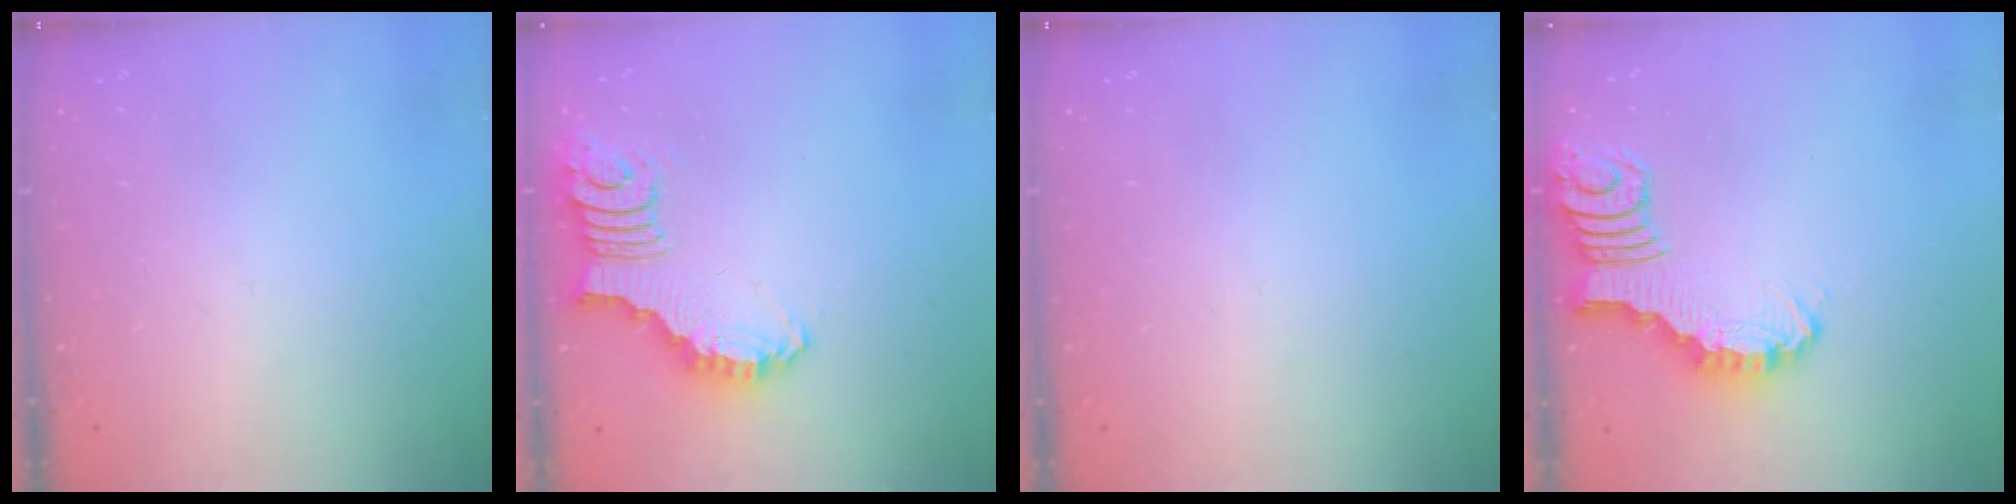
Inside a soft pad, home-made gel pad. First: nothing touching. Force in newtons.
{"total": 2.7, "press": 2.7, "slide": 0.1}
{"total": 0.0}
{"total": 2.7, "press": 2.7, "slide": 0.4}